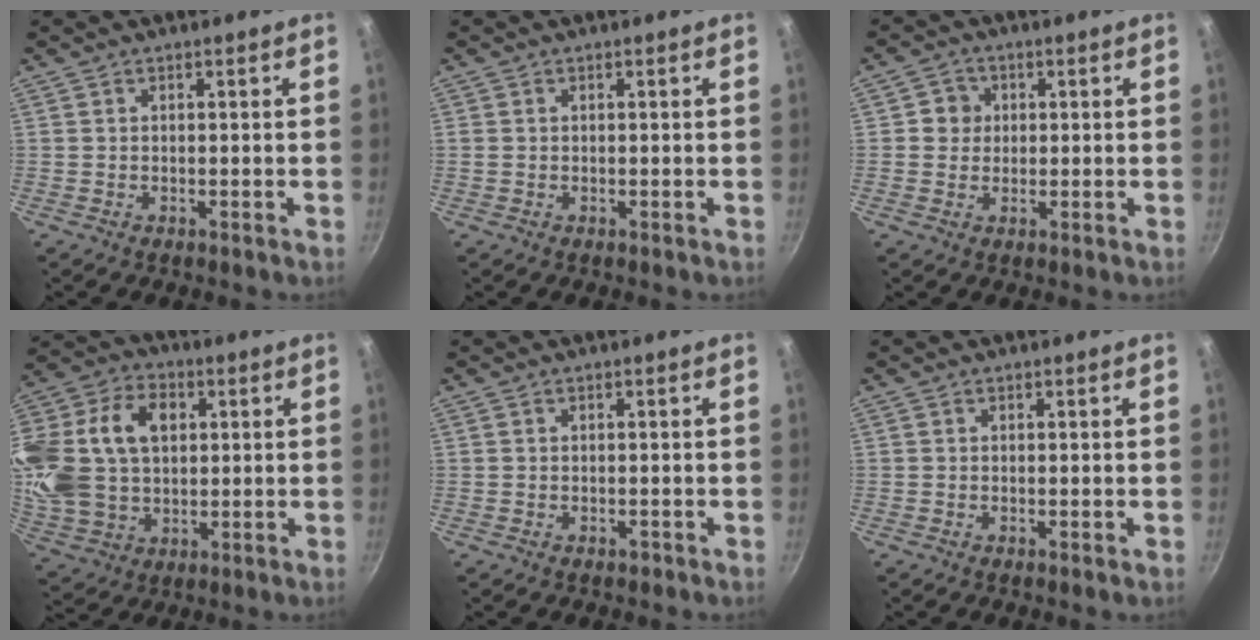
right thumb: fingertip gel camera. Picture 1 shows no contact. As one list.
[{"total": 0.6, "force": [0.1, 0.5, 0.2], "torque": [-0.004, 0.002, 0.001]}, {"total": 3.9, "force": [0.6, 3.8, 0.9], "torque": [0.017, 0.003, 0.002]}, {"total": 24.6, "force": [5.0, 17.3, 16.7], "torque": [-0.338, 0.014, 0.091]}, {"total": 0.7, "force": [-0.4, 0.5, 0.3], "torque": [-0.002, 0.003, -0.004]}, {"total": 0.0}]